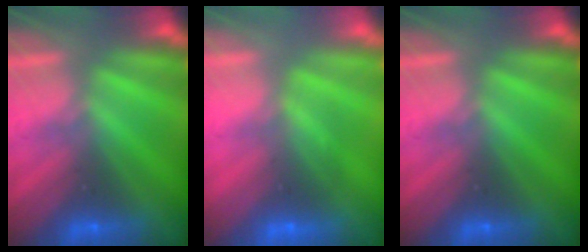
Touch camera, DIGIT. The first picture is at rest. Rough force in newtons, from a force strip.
{"total": 2.7}
{"total": 0.0}